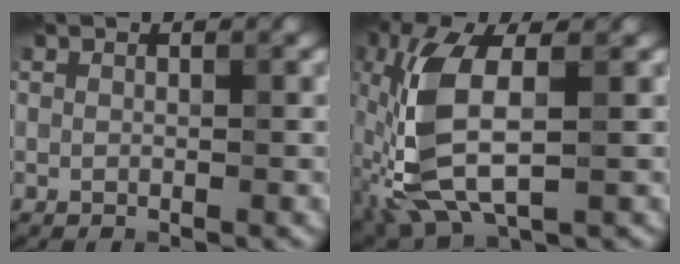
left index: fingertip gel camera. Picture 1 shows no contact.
{"total": 8.6, "force": [-1.4, 3.7, 7.7], "torque": [-0.192, 0.005, -0.033]}